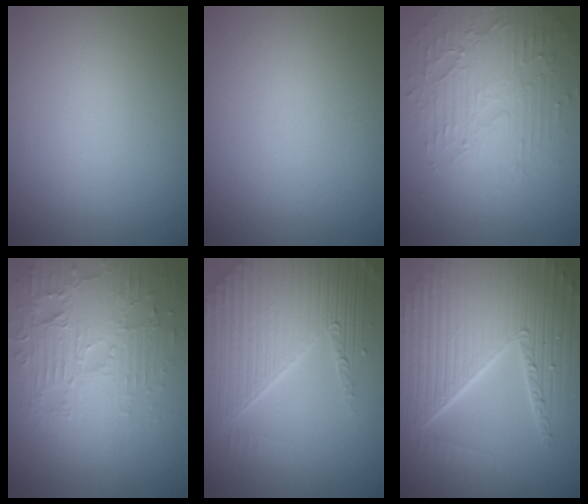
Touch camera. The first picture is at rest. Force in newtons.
{"total": 0.0}
{"total": 5.3, "press": 3.4, "slide": 4.0}
{"total": 4.4, "press": 4.0, "slide": 1.7}
{"total": 5.8, "press": 4.8, "slide": 3.2}
{"total": 10.2, "press": 6.5, "slide": 7.9}